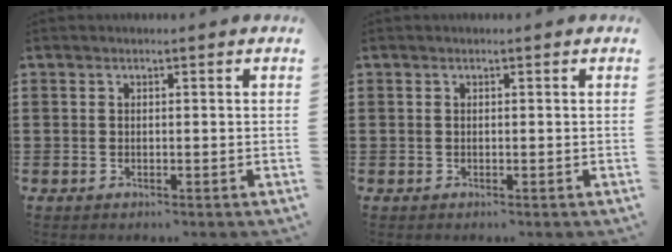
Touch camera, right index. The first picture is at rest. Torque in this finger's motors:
{"motor_torque": [2.14, 0.00, 0.02, -0.02]}